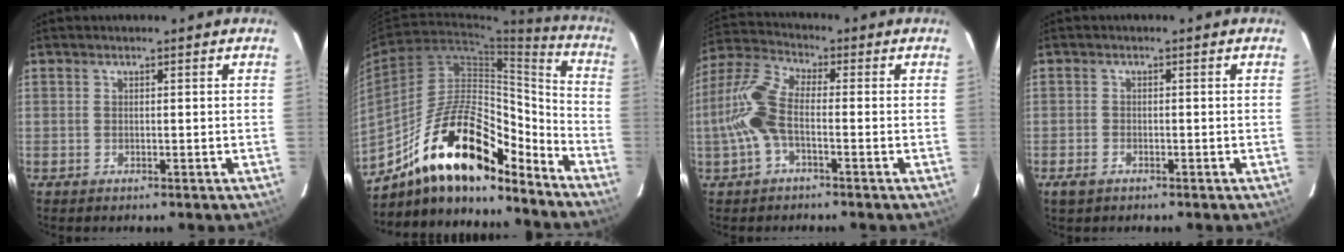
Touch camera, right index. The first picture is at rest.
{"total": 21.2, "force": [-15.0, 7.4, 13.0], "torque": [-0.224, 0.018, -0.254]}
{"total": 9.1, "force": [-2.0, 3.9, 8.0], "torque": [-0.189, 0.015, -0.045]}
{"total": 2.4, "force": [-1.6, 1.4, 1.1], "torque": [-0.027, -0.003, -0.030]}